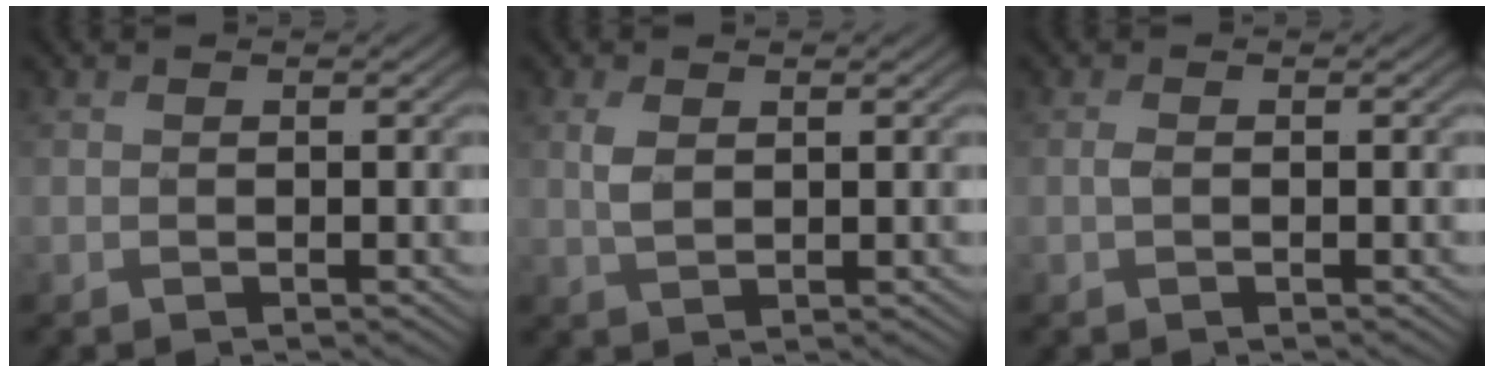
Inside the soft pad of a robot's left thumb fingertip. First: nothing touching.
{"total": 2.1, "force": [1.3, 0.6, 1.5], "torque": [-0.037, 0.005, 0.028]}
{"total": 0.7, "force": [0.3, 0.0, 0.6], "torque": [-0.016, 0.007, 0.005]}